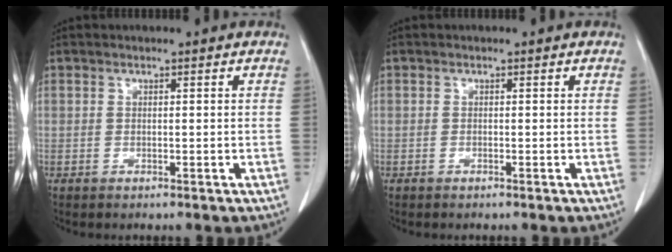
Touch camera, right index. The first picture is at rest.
{"total": 0.0}